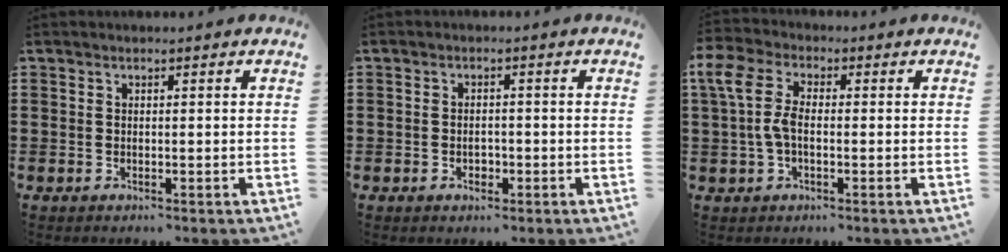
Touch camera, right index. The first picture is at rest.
{"total": 1.7, "force": [-0.6, 1.1, 1.2], "torque": [-0.025, 0.001, -0.013]}
{"total": 6.8, "force": [0.0, 3.9, 5.6], "torque": [-0.142, 0.002, -0.009]}